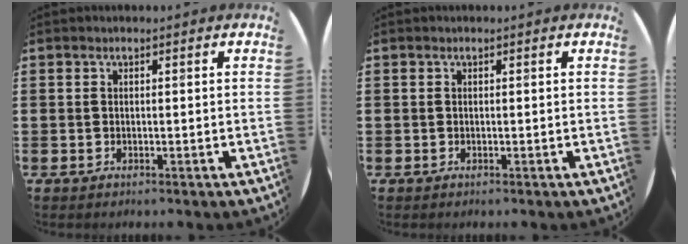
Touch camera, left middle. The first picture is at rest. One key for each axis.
{"total": 0.0}